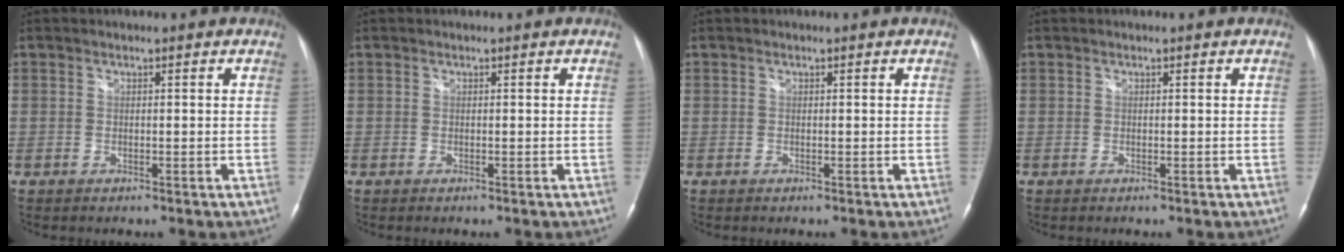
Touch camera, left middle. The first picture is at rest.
{"total": 0.0}
{"total": 0.0}
{"total": 0.0}